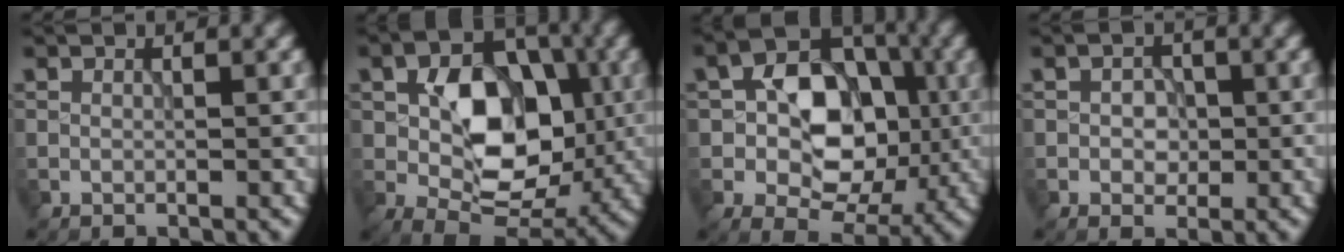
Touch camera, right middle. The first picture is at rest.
{"total": 9.2, "force": [-0.1, 6.1, 6.9], "torque": [-0.105, 0.002, 0.000]}
{"total": 9.1, "force": [-0.4, 6.4, 6.6], "torque": [-0.088, 0.014, -0.018]}
{"total": 2.0, "force": [-0.1, 1.6, 1.2], "torque": [-0.018, -0.002, -0.003]}